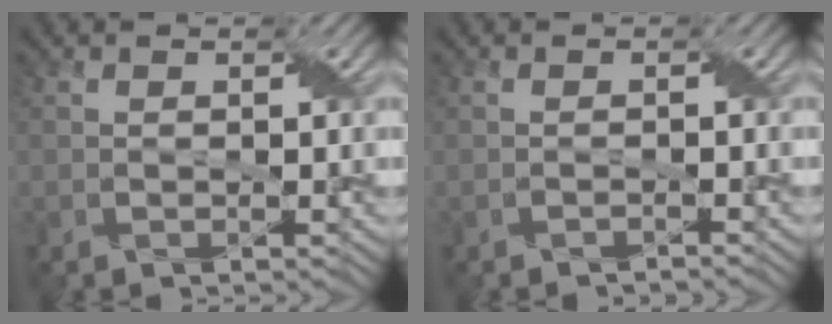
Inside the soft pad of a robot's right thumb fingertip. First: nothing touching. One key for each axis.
{"total": 0.9, "fx": -0.8, "fy": -0.1, "fz": 0.3, "tx": -0.005, "ty": 0.004, "tz": -0.015}